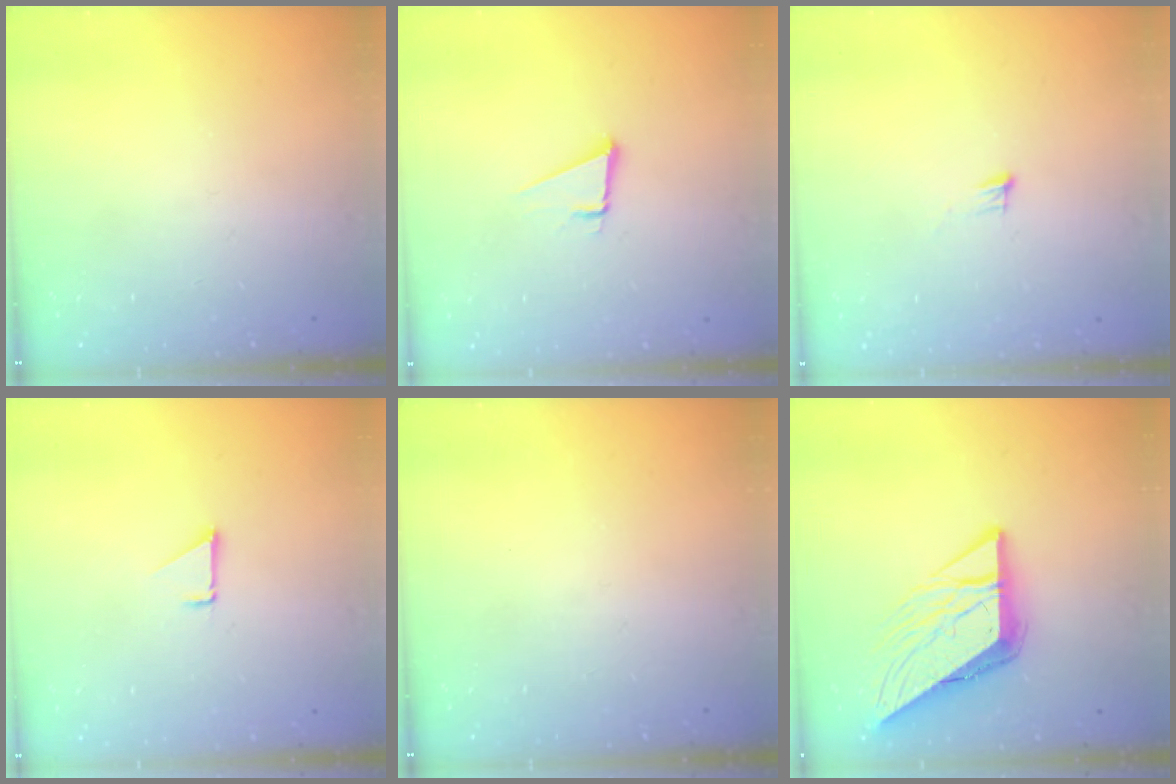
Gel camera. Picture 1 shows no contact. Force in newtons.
{"total": 4.8, "press": 3.6, "slide": 3.1}
{"total": 4.3, "press": 4.1, "slide": 1.0}
{"total": 1.5, "press": 1.5, "slide": 0.1}
{"total": 0.0}
{"total": 10.9, "press": 10.8, "slide": 1.1}